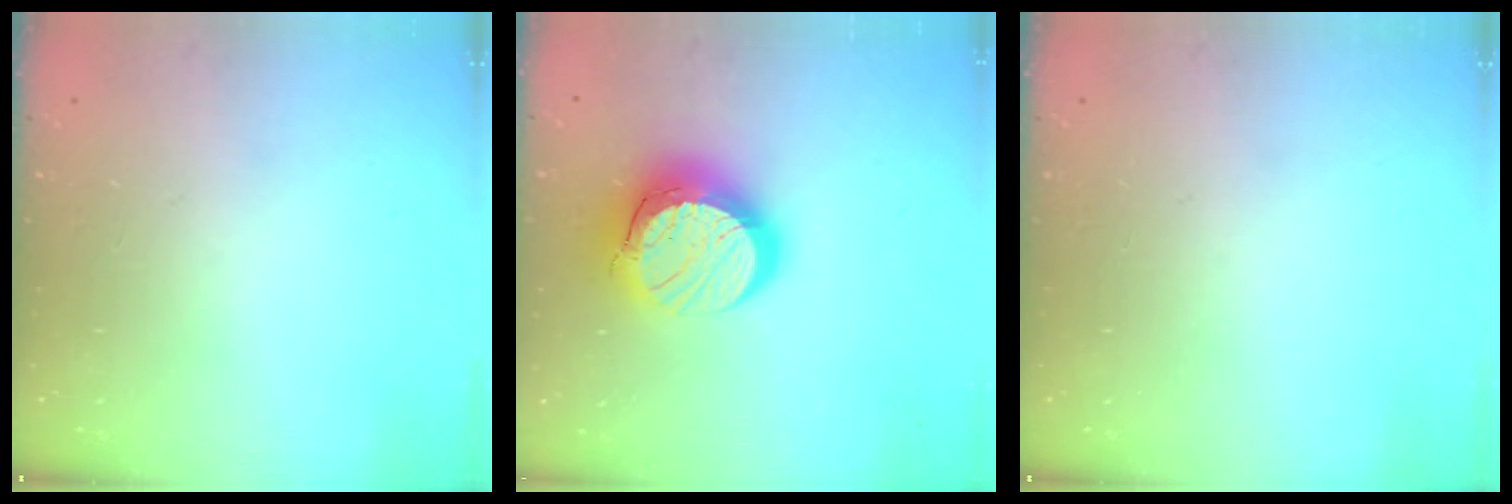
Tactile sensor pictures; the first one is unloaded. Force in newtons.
{"total": 15.8, "press": 15.8, "slide": 1.1}
{"total": 0.0}